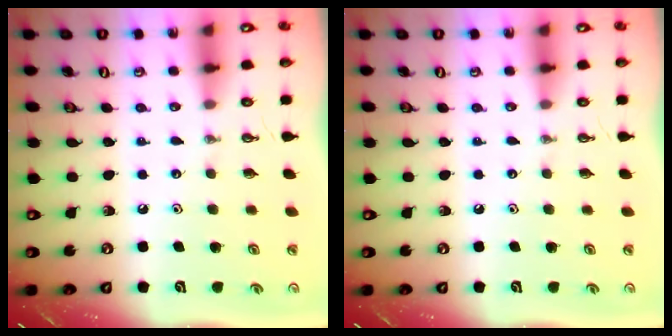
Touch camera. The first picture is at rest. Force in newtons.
{"total": 0.0}